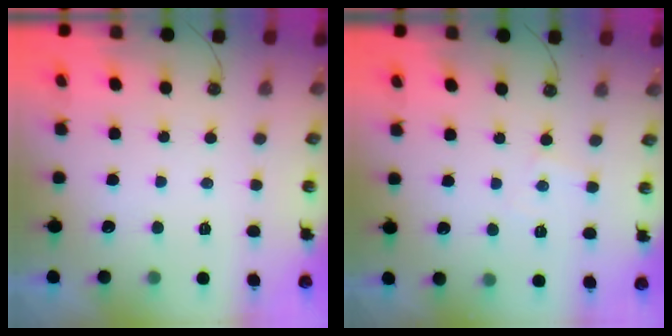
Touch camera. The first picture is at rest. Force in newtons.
{"total": 4.3, "press": 4.3, "slide": 0.5}